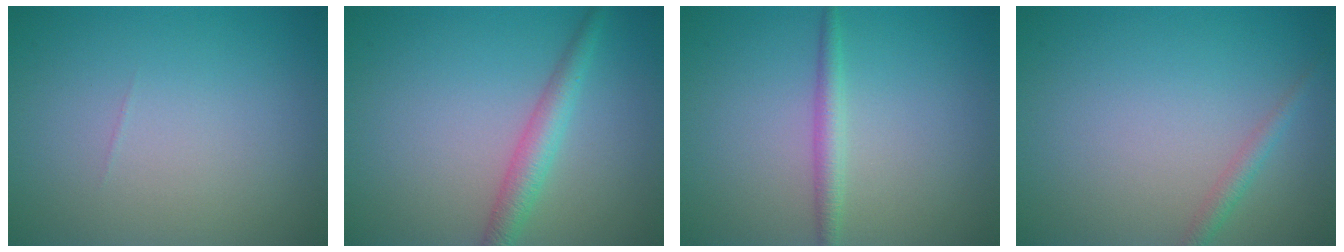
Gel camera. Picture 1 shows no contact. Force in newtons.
{"total": 2.8, "press": 2.8, "slide": 0.0}
{"total": 1.8, "press": 1.8, "slide": 0.0}
{"total": 1.3, "press": 1.3, "slide": 0.1}